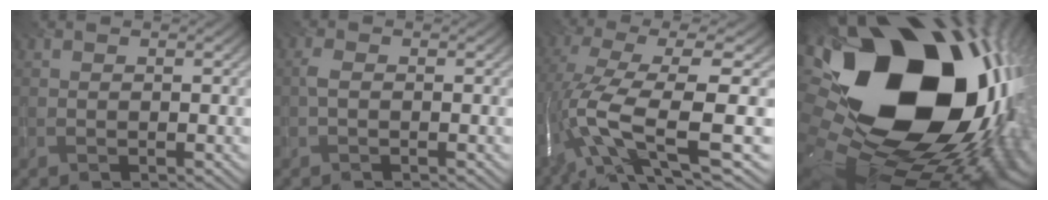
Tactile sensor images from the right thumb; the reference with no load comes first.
{"total": 1.5, "force": [-0.3, 0.7, 1.3], "torque": [-0.033, 0.002, -0.009]}
{"total": 13.7, "force": [-3.6, 3.0, 12.9], "torque": [-0.272, -0.003, -0.058]}
{"total": 23.3, "force": [3.6, 16.3, 16.3], "torque": [-0.287, -0.061, 0.071]}